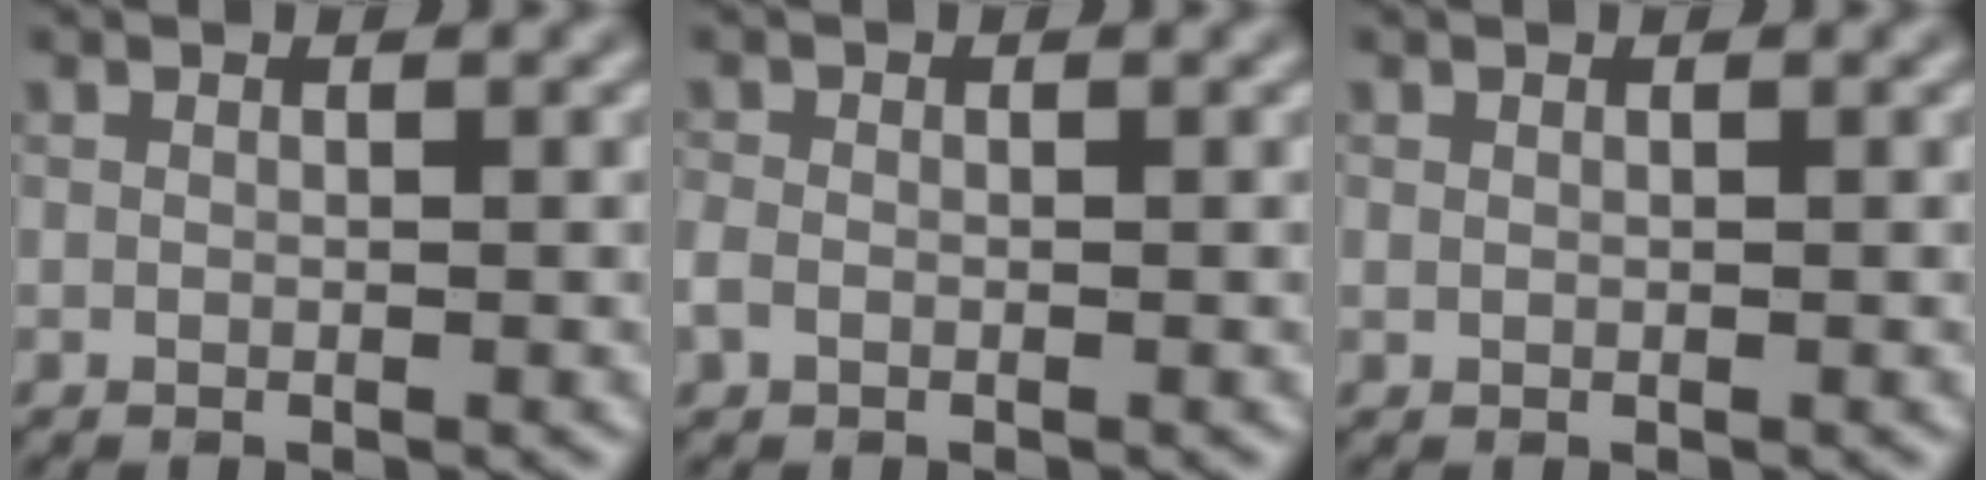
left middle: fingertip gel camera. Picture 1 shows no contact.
{"total": 1.2, "force": [-0.5, 0.9, 0.6], "torque": [-0.014, 0.000, -0.014]}
{"total": 0.0}